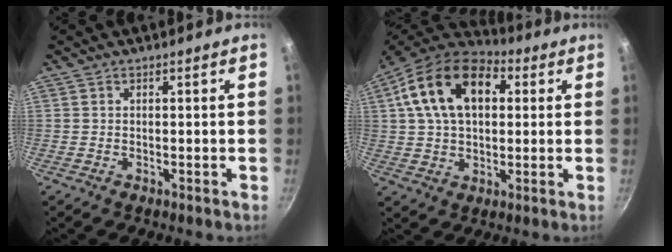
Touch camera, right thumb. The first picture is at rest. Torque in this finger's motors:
{"motor_torque": [-1.01, 2.00, 1.14, -0.28, 0.21]}